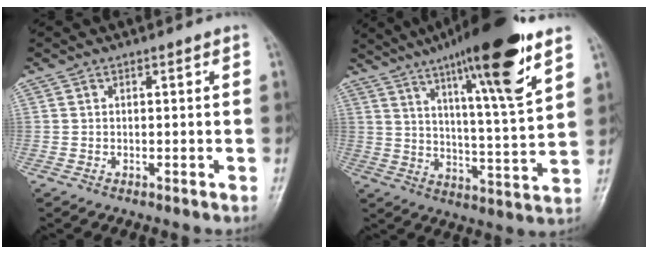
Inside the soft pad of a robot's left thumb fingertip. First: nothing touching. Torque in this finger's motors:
{"motor_torque": [0.62, -0.75, 2.46, -0.31, 0.41]}